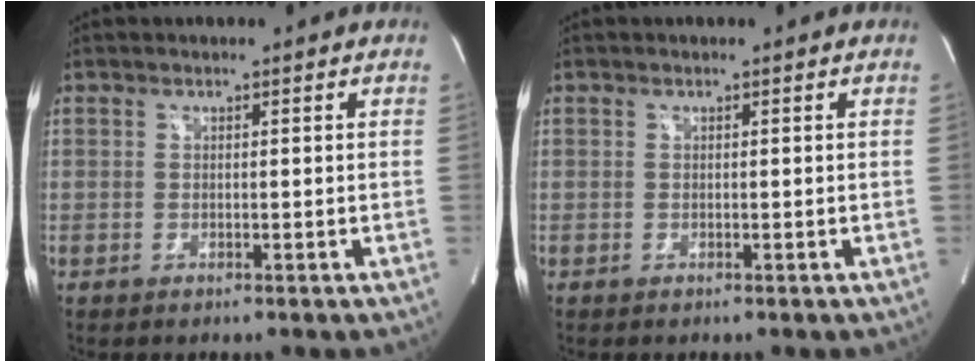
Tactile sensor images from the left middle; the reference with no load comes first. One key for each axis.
{"total": 0.0}